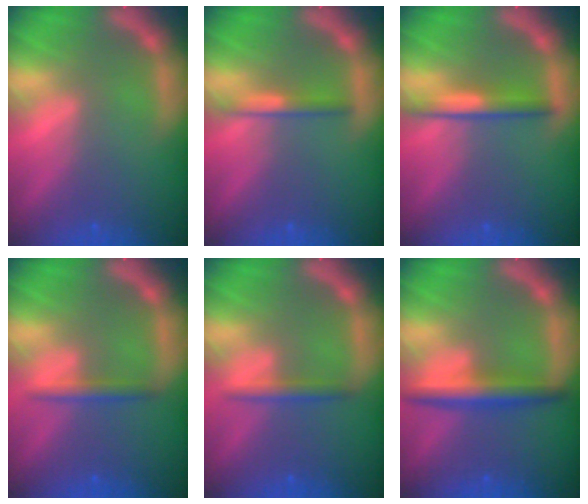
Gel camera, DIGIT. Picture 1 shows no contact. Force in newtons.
{"total": 2.0}
{"total": 3.0}
{"total": 1.9}
{"total": 1.9}
{"total": 4.0}